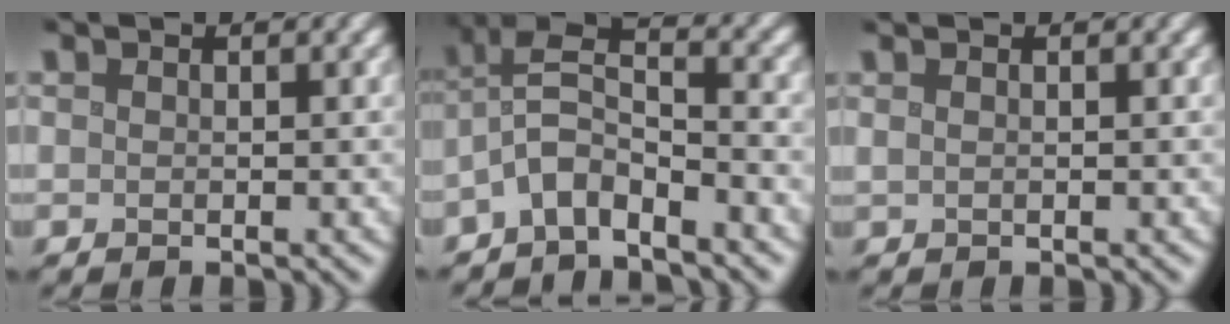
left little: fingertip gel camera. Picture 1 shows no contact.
{"total": 4.6, "force": [-2.8, 1.6, 3.3], "torque": [-0.064, 0.011, -0.063]}
{"total": 2.0, "force": [0.9, 1.0, 1.4], "torque": [-0.010, 0.009, -0.007]}